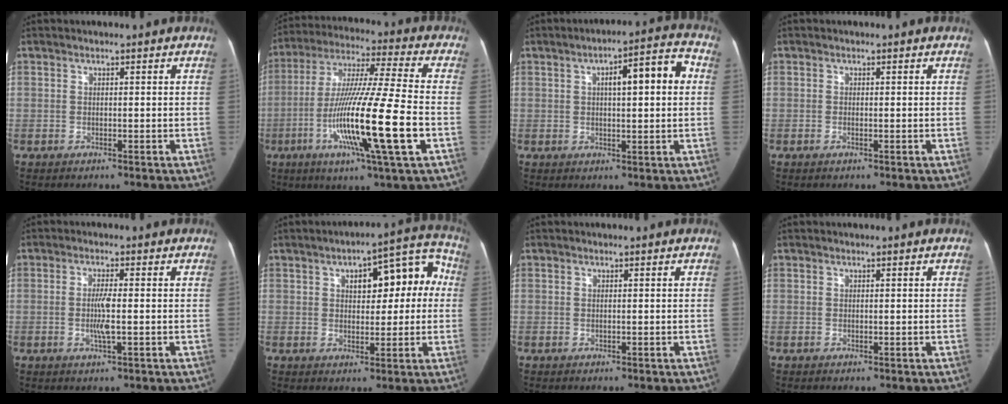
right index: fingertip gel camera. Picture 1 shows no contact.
{"total": 20.2, "force": [-5.7, -0.2, 19.3], "torque": [-0.362, -0.022, -0.107]}
{"total": 8.9, "force": [1.6, 2.0, 8.5], "torque": [-0.125, 0.035, 0.023]}
{"total": 0.7, "force": [-0.4, 0.3, 0.5], "torque": [-0.009, 0.000, -0.006]}
{"total": 3.8, "force": [-0.7, 0.3, 3.7], "torque": [-0.077, -0.004, -0.012]}
{"total": 11.8, "force": [2.3, 5.2, 10.3], "torque": [-0.121, 0.053, 0.034]}
{"total": 0.0}
{"total": 0.0}